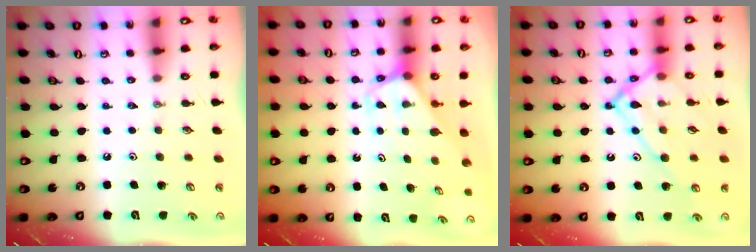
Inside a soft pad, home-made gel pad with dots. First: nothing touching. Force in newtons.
{"total": 2.7, "press": 2.7, "slide": 0.2}
{"total": 16.1, "press": 16.0, "slide": 1.8}